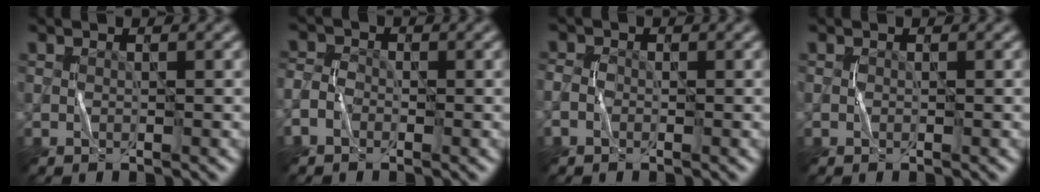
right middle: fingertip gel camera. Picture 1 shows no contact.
{"total": 1.9, "force": [-1.1, 1.3, 0.8], "torque": [-0.016, 0.004, -0.031]}
{"total": 1.3, "force": [-0.6, 0.9, 0.6], "torque": [-0.011, 0.003, -0.017]}
{"total": 0.0}